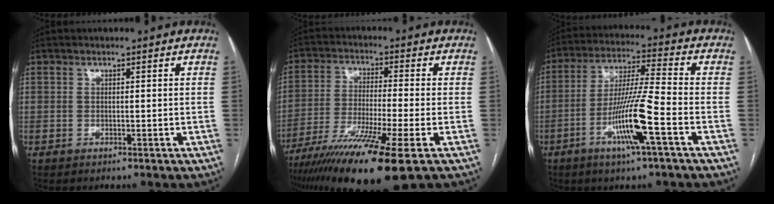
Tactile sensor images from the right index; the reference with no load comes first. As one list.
[{"total": 14.9, "force": [-9.4, -0.5, 11.5], "torque": [-0.212, -0.043, -0.164]}, {"total": 11.9, "force": [-4.7, -0.5, 10.9], "torque": [-0.212, -0.008, -0.090]}]